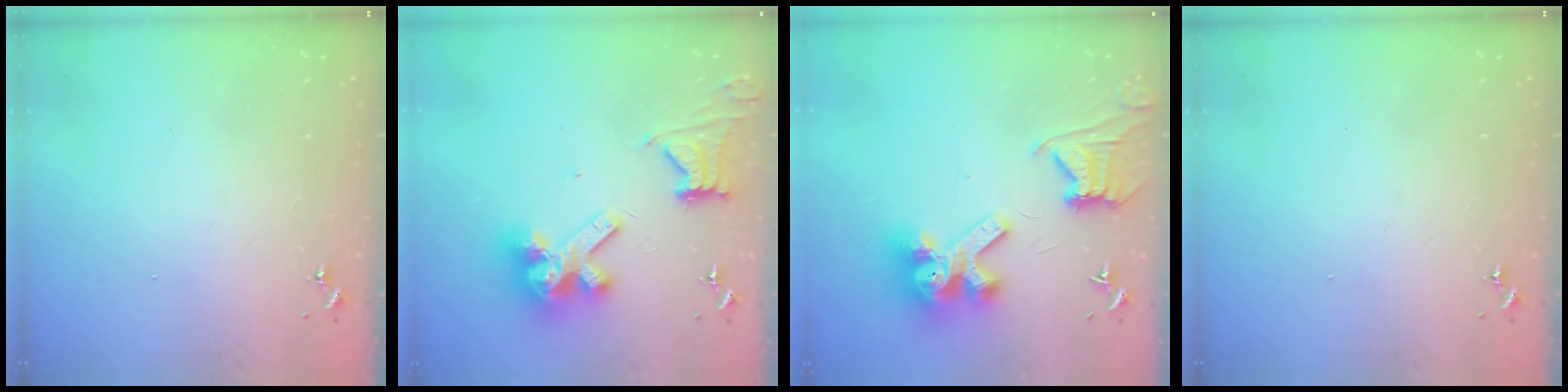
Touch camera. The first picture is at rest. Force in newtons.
{"total": 14.5, "press": 14.5, "slide": 0.9}
{"total": 16.2, "press": 16.2, "slide": 1.7}
{"total": 0.0}